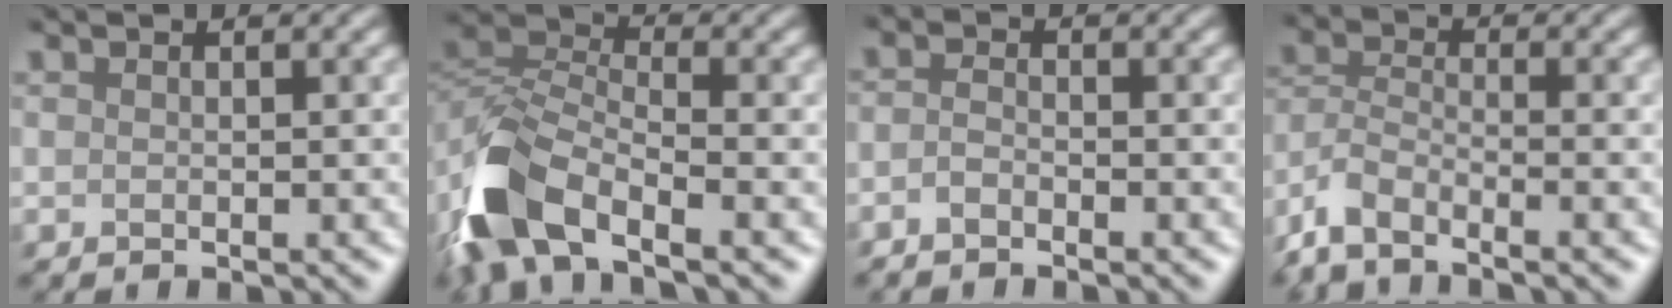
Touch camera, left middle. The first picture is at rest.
{"total": 9.3, "force": [-4.9, 4.9, 6.2], "torque": [-0.143, -0.002, -0.104]}
{"total": 1.0, "force": [-0.9, 0.2, 0.1], "torque": [-0.013, 0.001, -0.028]}
{"total": 5.1, "force": [-4.1, 1.9, 2.5], "torque": [-0.059, -0.002, -0.093]}